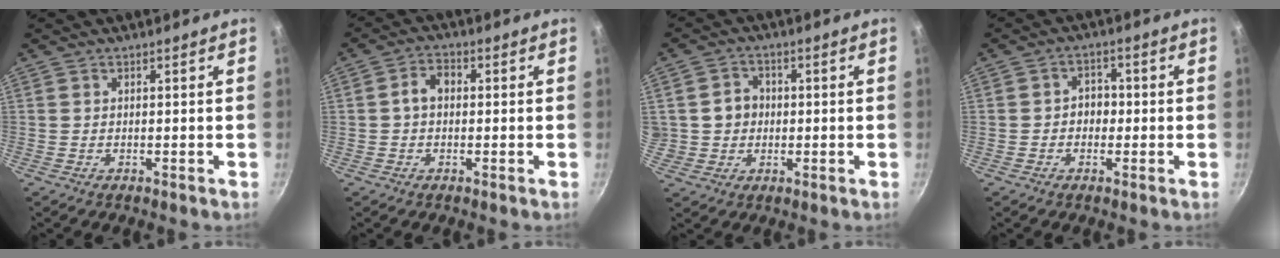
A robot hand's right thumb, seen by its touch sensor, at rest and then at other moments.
{"total": 4.0, "force": [0.1, 2.9, 2.7], "torque": [-0.037, 0.014, -0.004]}
{"total": 6.0, "force": [0.4, 5.5, 2.5], "torque": [-0.011, 0.010, 0.006]}
{"total": 3.8, "force": [-0.6, 3.1, 2.0], "torque": [-0.004, 0.012, -0.012]}